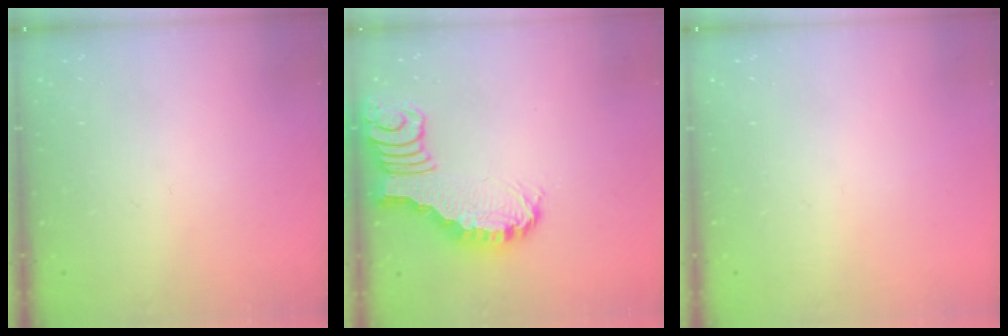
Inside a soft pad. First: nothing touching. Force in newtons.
{"total": 2.5, "press": 2.4, "slide": 0.5}
{"total": 0.0}